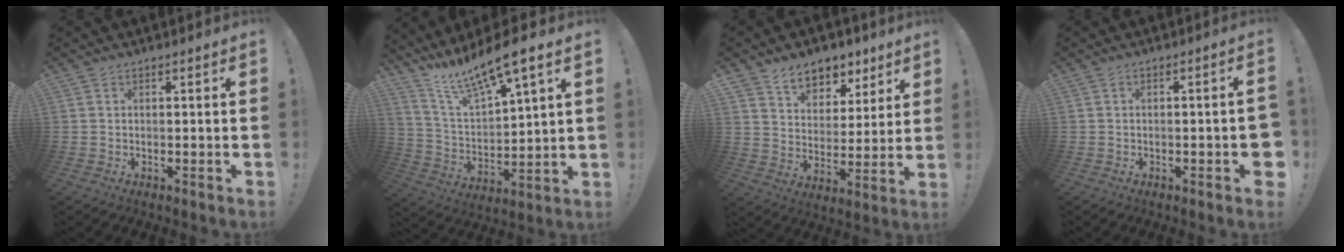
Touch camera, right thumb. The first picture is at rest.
{"total": 13.0, "force": [11.2, 1.8, 6.4], "torque": [-0.131, -0.091, 0.193]}
{"total": 10.2, "force": [7.7, 6.2, 2.4], "torque": [-0.038, -0.058, 0.148]}
{"total": 3.1, "force": [-1.3, 0.6, 2.8], "torque": [-0.040, 0.002, -0.019]}